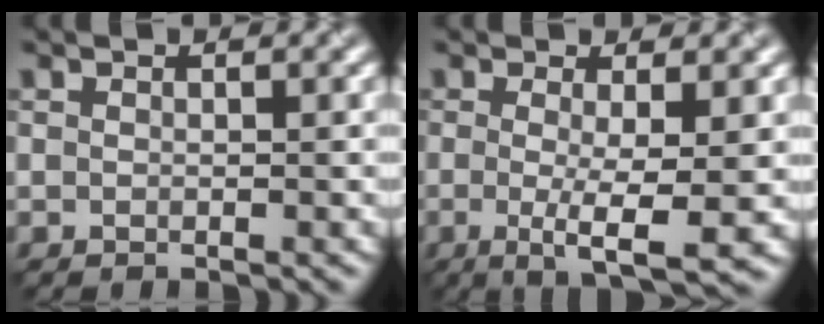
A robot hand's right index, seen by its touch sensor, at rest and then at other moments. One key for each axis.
{"total": 5.2, "fx": -1.2, "fy": 0.8, "fz": 5.0, "tx": -0.078, "ty": -0.007, "tz": -0.011}